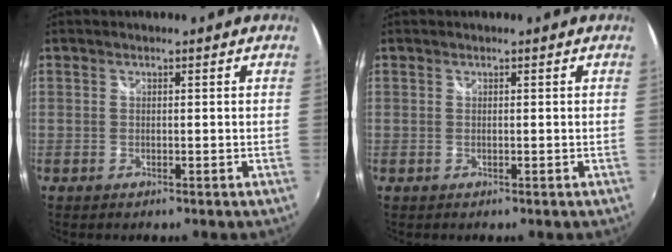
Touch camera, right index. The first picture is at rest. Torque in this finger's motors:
{"motor_torque": [0.00, 0.00, 0.00, 0.00]}